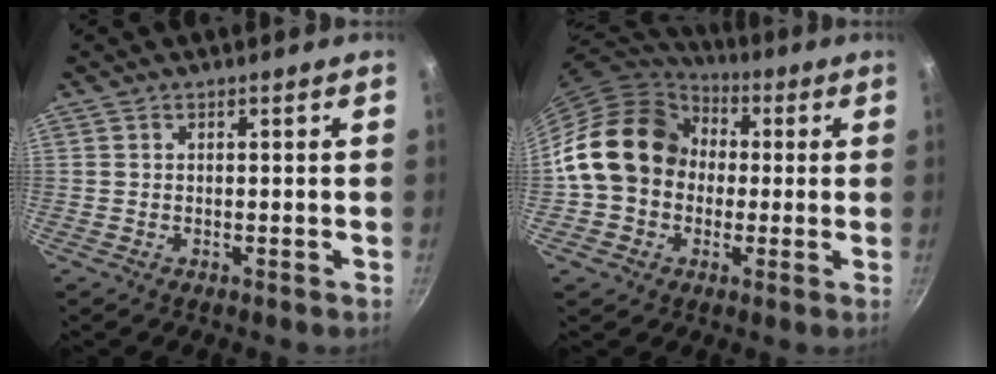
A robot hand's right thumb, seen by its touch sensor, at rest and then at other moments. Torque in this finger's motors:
{"motor_torque": [1.14, 3.78, 0.99, -0.93, 0.43]}